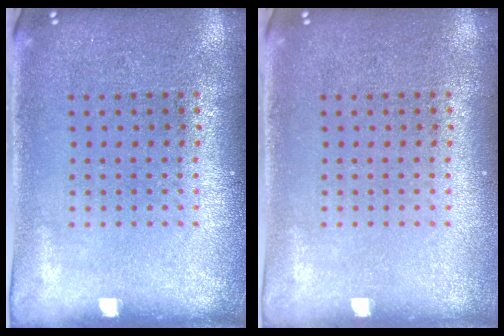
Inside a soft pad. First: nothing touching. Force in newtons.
{"total": 0.0}